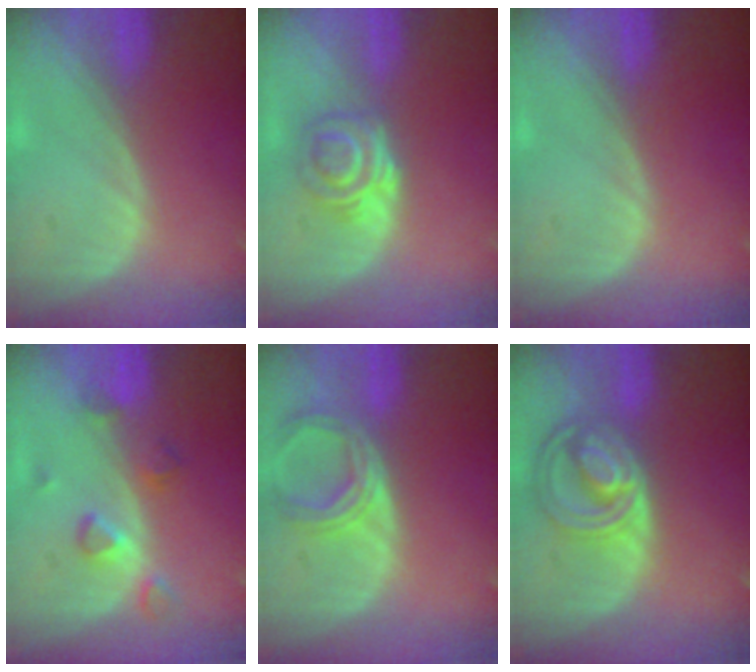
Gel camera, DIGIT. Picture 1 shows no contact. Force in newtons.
{"total": 6.2, "press": 5.1, "slide": 3.6}
{"total": 0.0}
{"total": 4.4, "press": 4.3, "slide": 0.7}
{"total": 6.6, "press": 6.0, "slide": 2.8}
{"total": 8.6, "press": 7.4, "slide": 4.4}